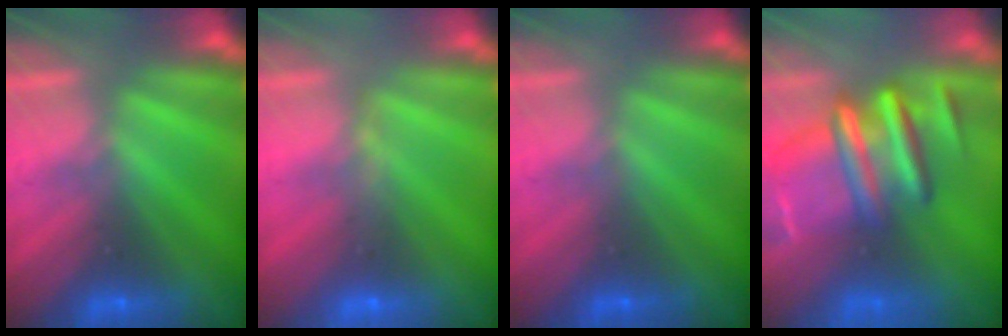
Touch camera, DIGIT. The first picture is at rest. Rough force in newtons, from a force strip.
{"total": 3.1}
{"total": 2.4}
{"total": 7.9}